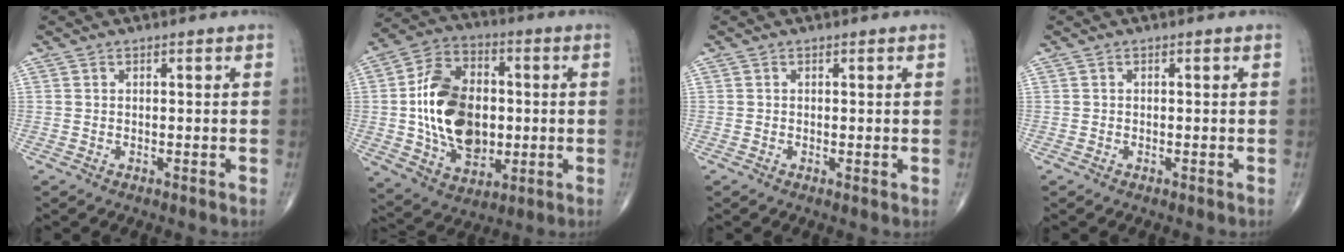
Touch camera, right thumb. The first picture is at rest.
{"total": 19.0, "force": [-0.1, 12.9, 13.9], "torque": [-0.217, 0.010, 0.004]}
{"total": 0.5, "force": [0.0, 0.1, 0.5], "torque": [-0.010, -0.003, -0.003]}
{"total": 0.0}